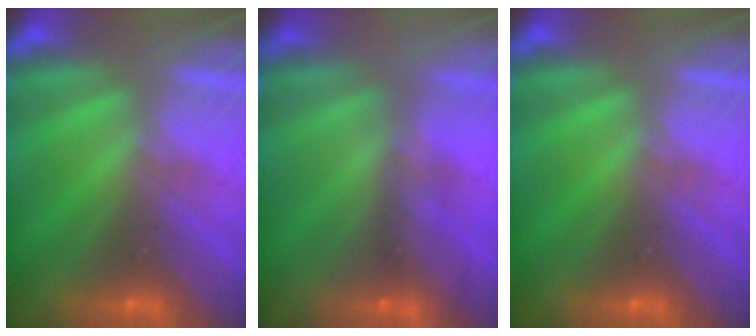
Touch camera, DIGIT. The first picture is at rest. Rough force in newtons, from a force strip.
{"total": 2.0}
{"total": 0.0}